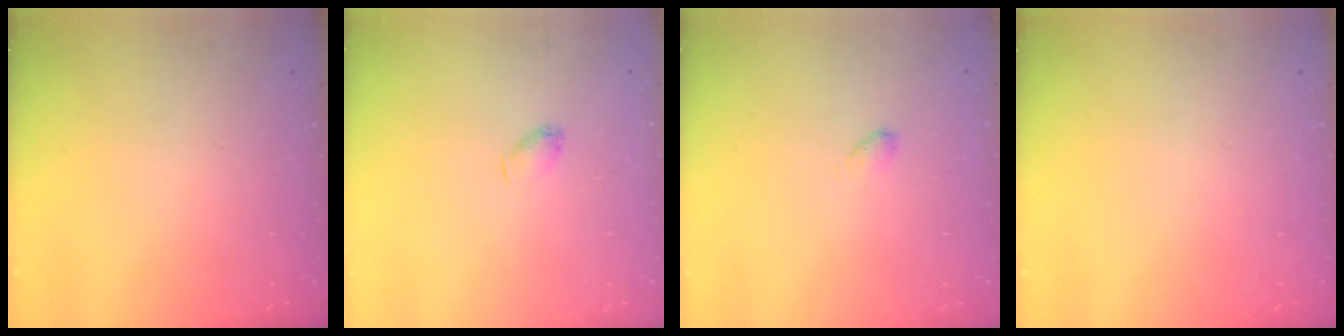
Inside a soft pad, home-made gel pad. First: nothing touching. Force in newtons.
{"total": 3.5, "press": 3.5, "slide": 0.7}
{"total": 2.9, "press": 2.9, "slide": 0.4}
{"total": 0.0}